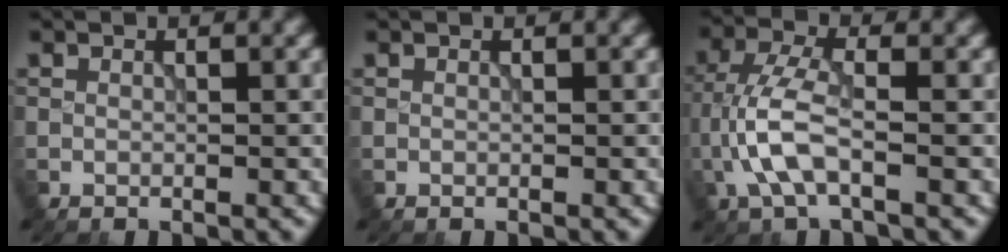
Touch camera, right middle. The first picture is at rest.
{"total": 0.0}
{"total": 4.8, "force": [-1.6, 1.8, 4.1], "torque": [-0.096, 0.009, -0.037]}